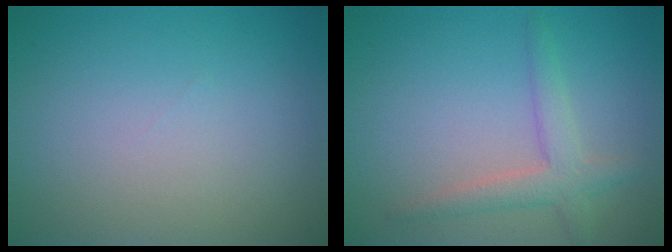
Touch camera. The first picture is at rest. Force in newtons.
{"total": 2.8, "press": 2.8, "slide": 0.2}